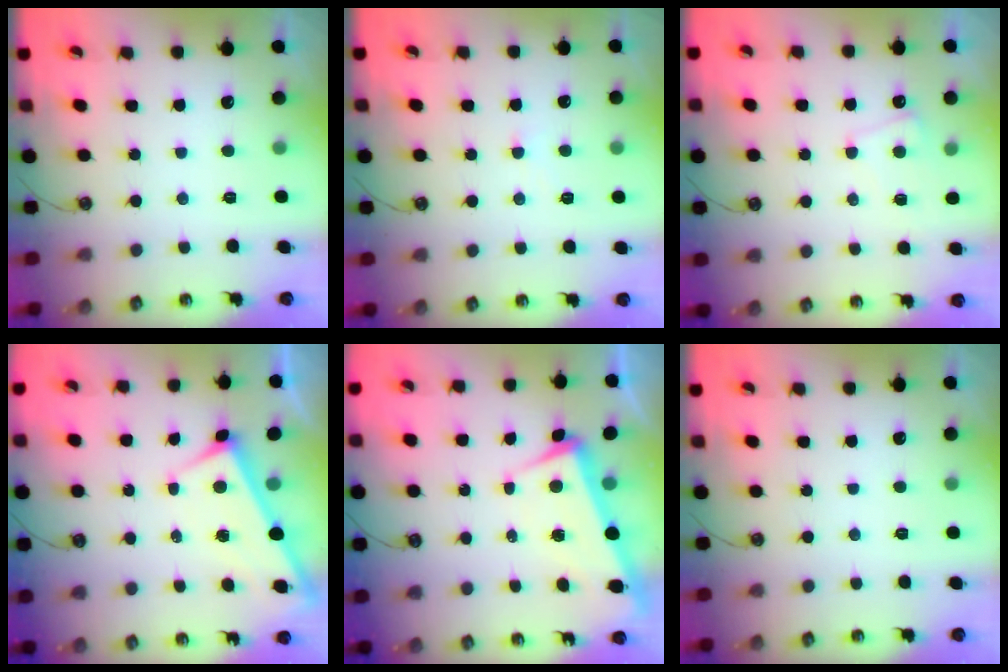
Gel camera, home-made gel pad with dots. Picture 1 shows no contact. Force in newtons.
{"total": 0.9, "press": 0.9, "slide": 0.1}
{"total": 0.5, "press": 0.1, "slide": 0.5}
{"total": 2.7, "press": 2.7, "slide": 0.3}
{"total": 3.7, "press": 3.4, "slide": 1.5}
{"total": 0.0}